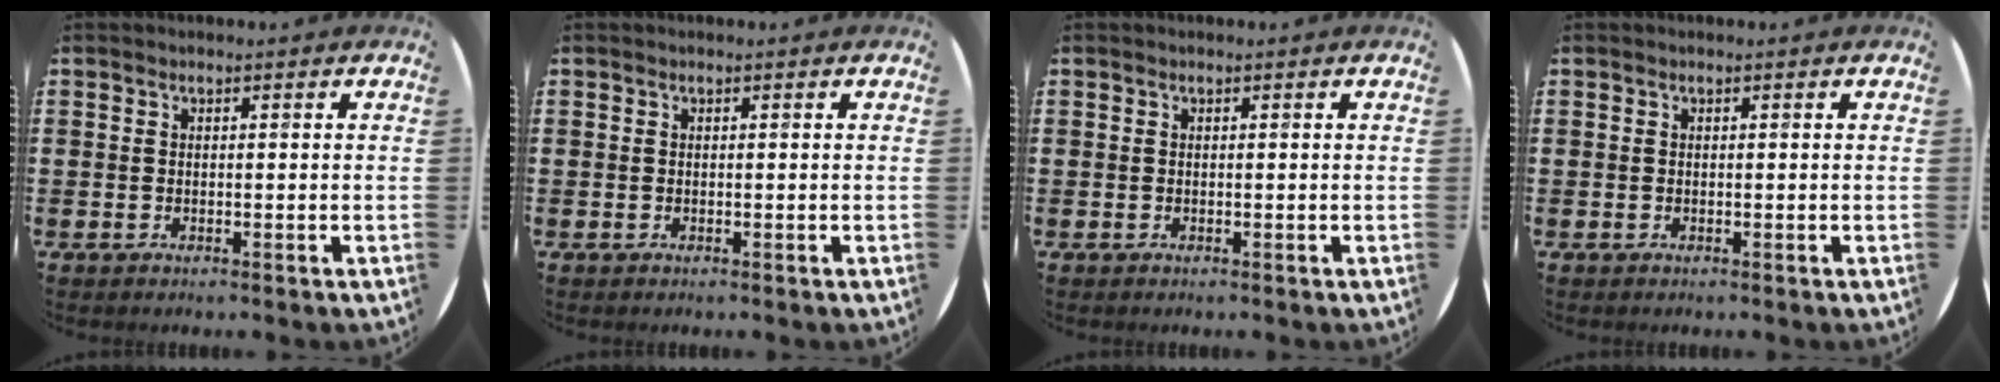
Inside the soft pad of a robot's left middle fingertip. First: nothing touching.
{"total": 0.0}
{"total": 0.0}
{"total": 0.0}